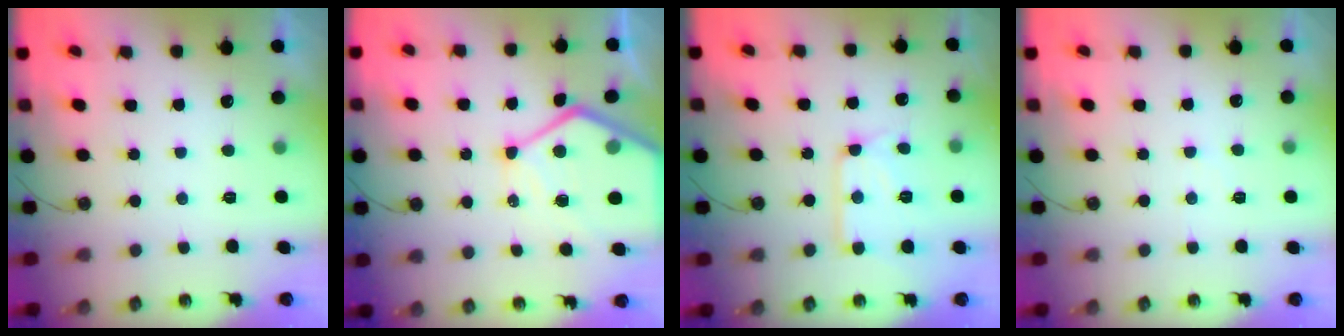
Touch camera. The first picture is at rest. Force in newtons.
{"total": 15.7, "press": 15.6, "slide": 1.7}
{"total": 12.1, "press": 12.0, "slide": 0.9}
{"total": 2.4, "press": 2.4, "slide": 0.4}